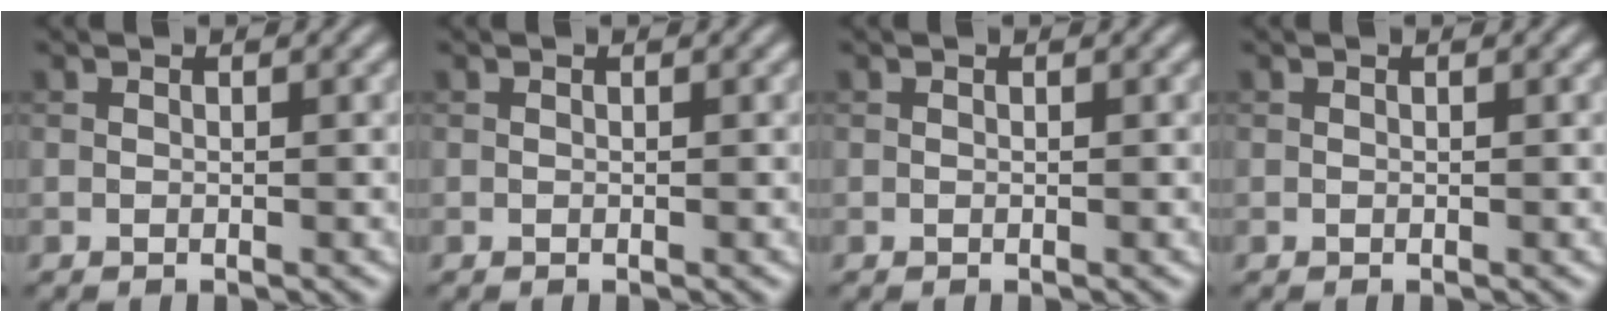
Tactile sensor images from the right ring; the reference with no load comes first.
{"total": 0.0}
{"total": 0.0}
{"total": 0.0}